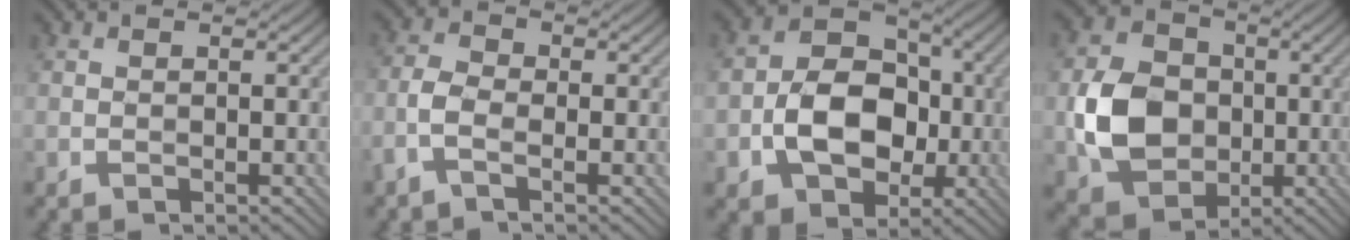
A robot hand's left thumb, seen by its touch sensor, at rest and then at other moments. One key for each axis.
{"total": 3.3, "fx": -1.5, "fy": 1.5, "fz": 2.5, "tx": -0.068, "ty": 0.008, "tz": -0.042}
{"total": 10.3, "fx": -2.3, "fy": 7.6, "fz": 6.6, "tx": -0.124, "ty": -0.003, "tz": -0.048}
{"total": 10.1, "fx": -1.2, "fy": 8.2, "fz": 5.8, "tx": -0.142, "ty": 0.001, "tz": -0.025}